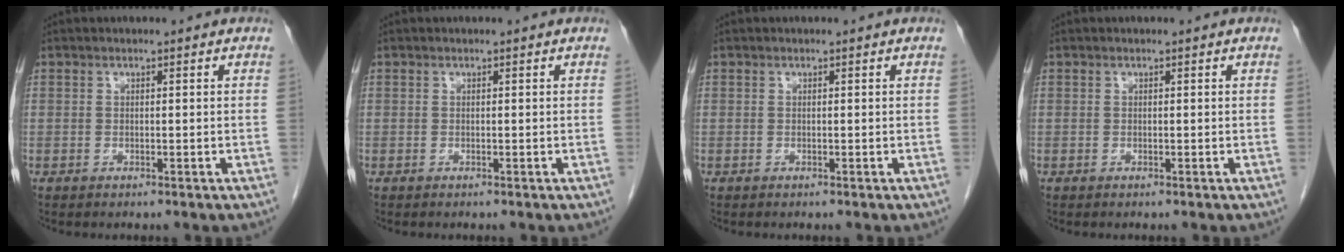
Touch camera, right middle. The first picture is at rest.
{"total": 0.0}
{"total": 0.0}
{"total": 0.0}